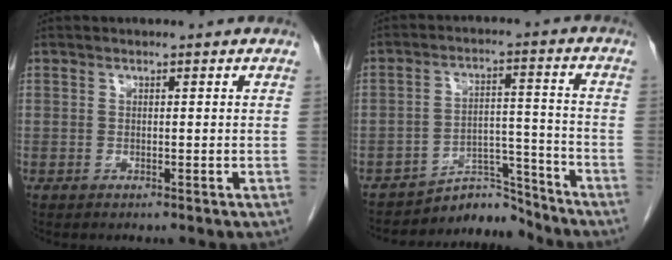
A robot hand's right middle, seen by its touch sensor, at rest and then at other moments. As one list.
[{"total": 6.9, "force": [-6.8, 1.1, -0.7], "torque": [0.018, 0.041, -0.108]}]